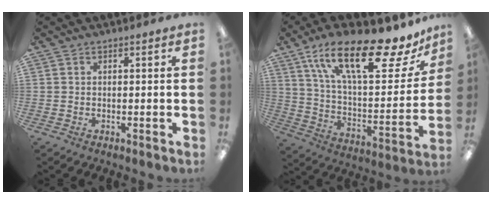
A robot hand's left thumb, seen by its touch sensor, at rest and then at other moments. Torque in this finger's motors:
{"motor_torque": [0.23, 0.69, 1.49, -1.28, 0.56]}